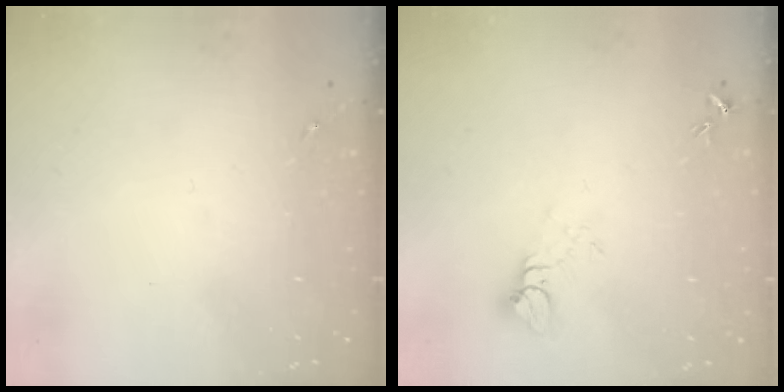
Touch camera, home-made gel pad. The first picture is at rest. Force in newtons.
{"total": 5.0, "press": 5.0, "slide": 0.4}